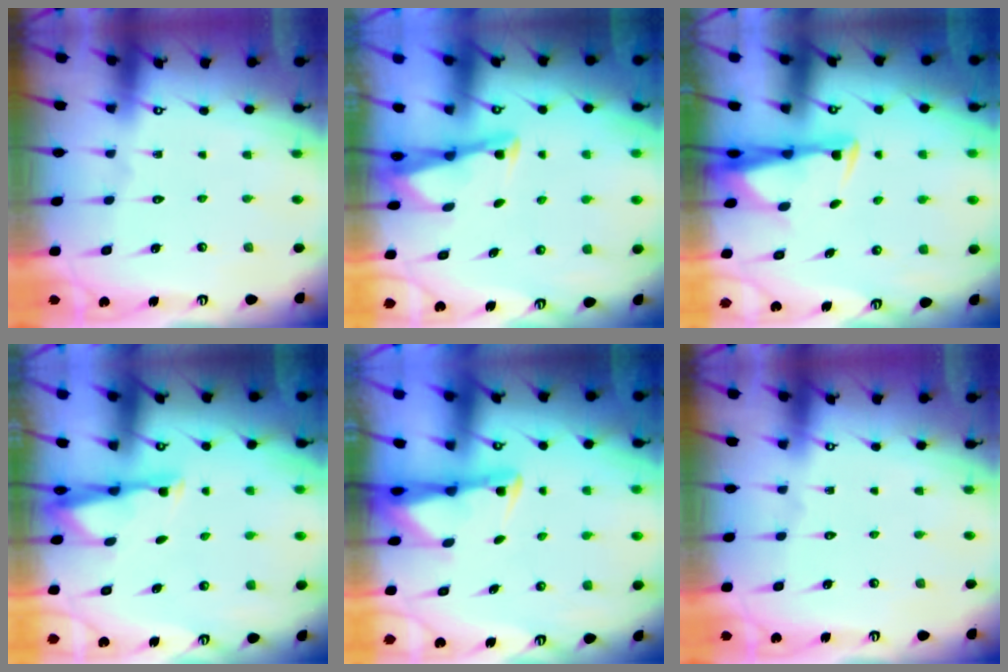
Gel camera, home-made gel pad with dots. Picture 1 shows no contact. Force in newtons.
{"total": 2.6, "press": 2.6, "slide": 0.1}
{"total": 2.8, "press": 2.6, "slide": 1.0}
{"total": 2.8, "press": 2.7, "slide": 0.4}
{"total": 2.4, "press": 2.3, "slide": 0.4}
{"total": 0.0}